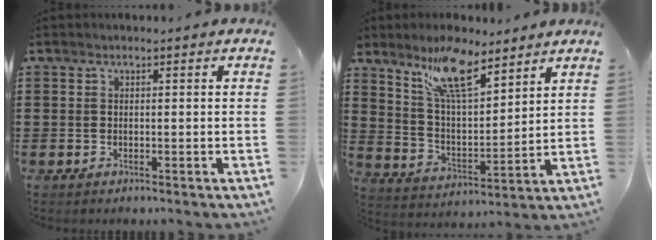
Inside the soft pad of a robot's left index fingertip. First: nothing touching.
{"total": 10.0, "force": [7.7, 2.9, 5.6], "torque": [-0.116, -0.027, 0.140]}